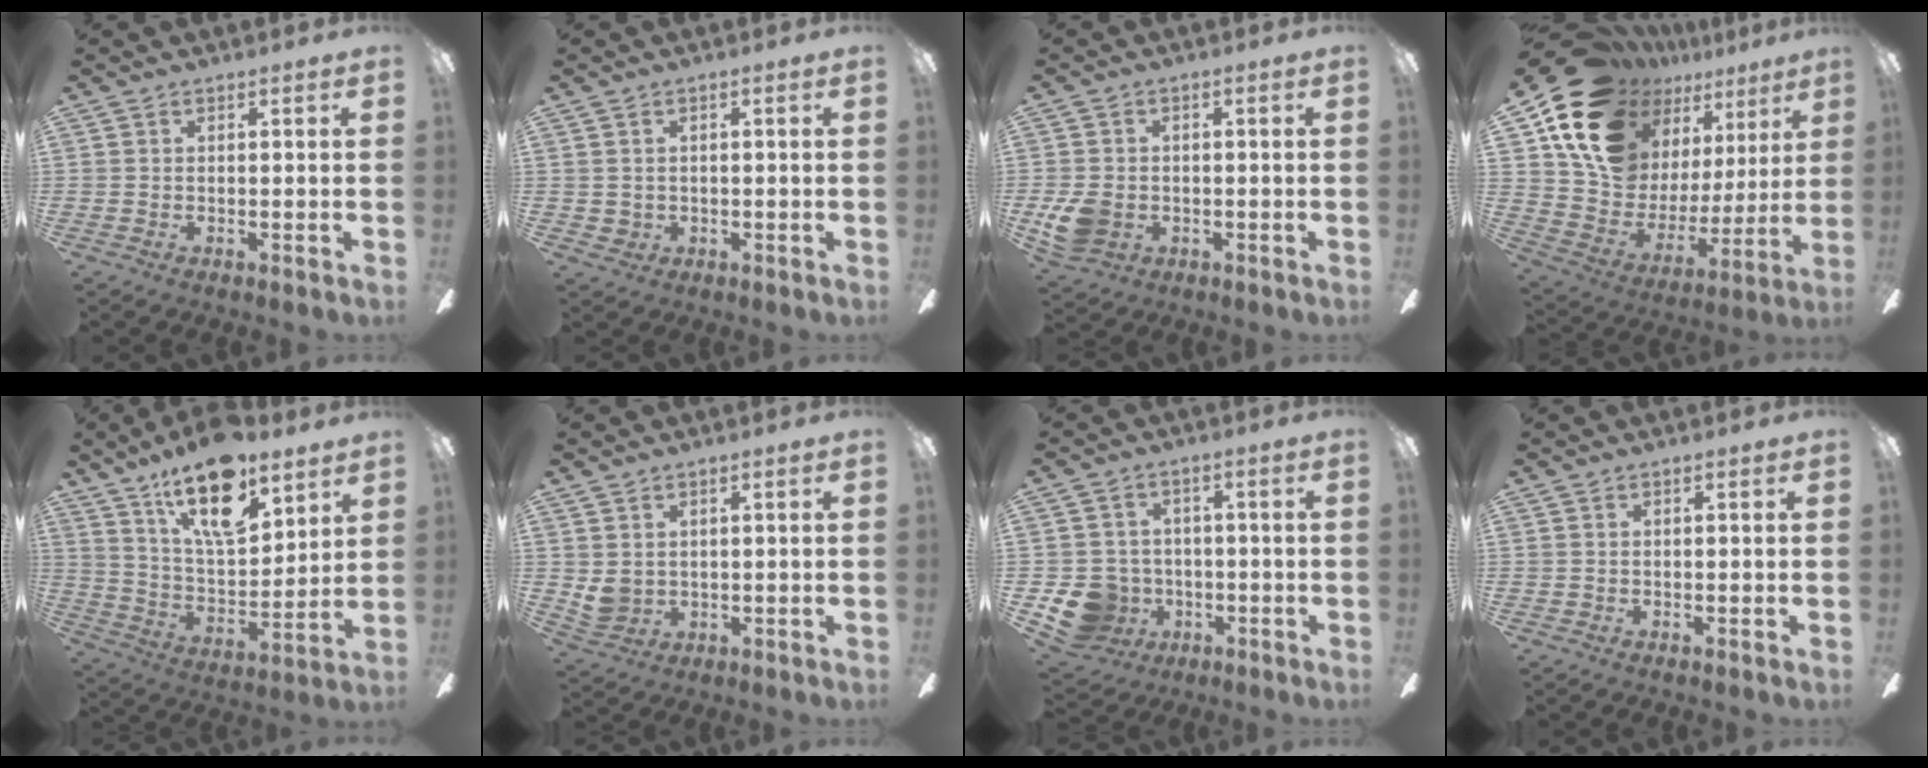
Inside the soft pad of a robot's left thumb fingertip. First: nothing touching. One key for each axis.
{"total": 1.8, "fx": 0.4, "fy": 1.7, "fz": 0.3, "tx": -0.008, "ty": 0.002, "tz": 0.007}
{"total": 7.3, "fx": -1.6, "fy": 5.9, "fz": 4.0, "tx": -0.075, "ty": 0.009, "tz": -0.029}
{"total": 19.9, "fx": 13.9, "fy": 12.1, "fz": 7.4, "tx": -0.149, "ty": -0.102, "tz": 0.275}
{"total": 19.9, "fx": 13.2, "fy": 8.3, "fz": 12.4, "tx": -0.209, "ty": -0.068, "tz": 0.226}
{"total": 4.1, "fx": 1.9, "fy": 3.4, "fz": 1.5, "tx": -0.041, "ty": -0.003, "tz": 0.038}
{"total": 9.6, "fx": -3.3, "fy": 8.5, "fz": 2.8, "tx": -0.084, "ty": 0.018, "tz": -0.054}
{"total": 0.0}